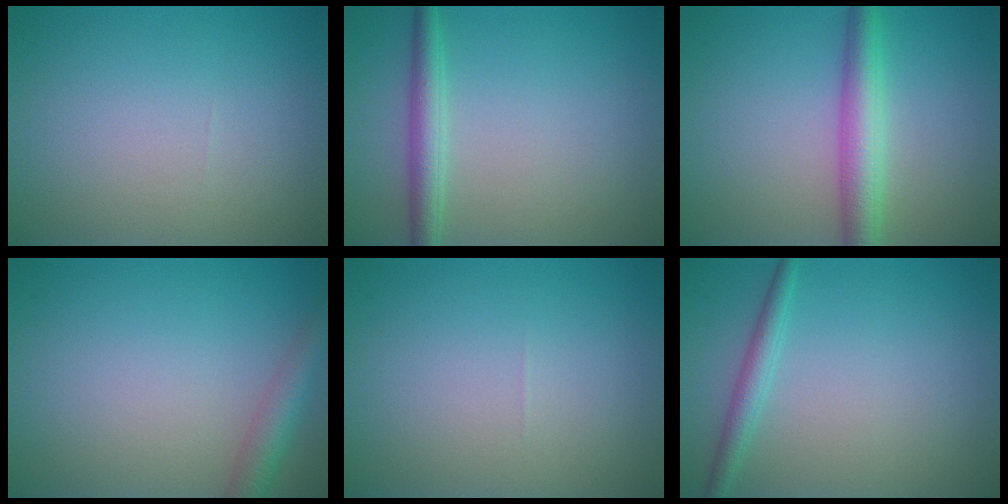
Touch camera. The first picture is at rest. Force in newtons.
{"total": 2.7, "press": 2.7, "slide": 0.1}
{"total": 4.2, "press": 4.2, "slide": 0.0}
{"total": 3.0, "press": 3.0, "slide": 0.1}
{"total": 0.0}
{"total": 1.9, "press": 1.9, "slide": 0.2}